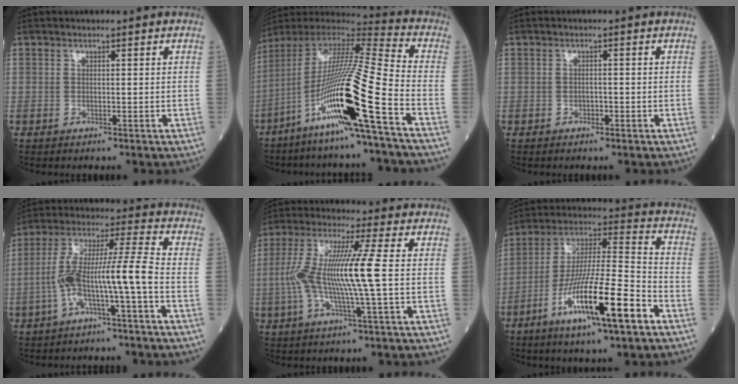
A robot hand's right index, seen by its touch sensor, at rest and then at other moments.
{"total": 19.8, "force": [-8.7, -1.2, 17.8], "torque": [-0.361, -0.034, -0.174]}
{"total": 1.0, "force": [-0.5, 0.7, 0.6], "torque": [-0.009, 0.002, -0.007]}
{"total": 10.5, "force": [-3.3, -0.1, 10.0], "torque": [-0.198, 0.031, -0.064]}
{"total": 11.3, "force": [-0.7, -0.7, 11.3], "torque": [-0.230, 0.008, -0.021]}
{"total": 17.4, "force": [-8.3, 1.4, 15.3], "torque": [-0.288, -0.020, -0.147]}